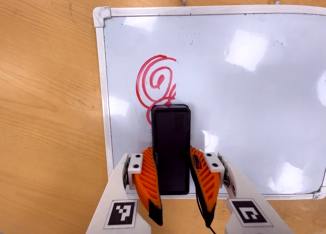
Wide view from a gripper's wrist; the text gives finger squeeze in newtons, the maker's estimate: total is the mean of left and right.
{"total": 7.9, "left": 6.3, "right": 9.6}